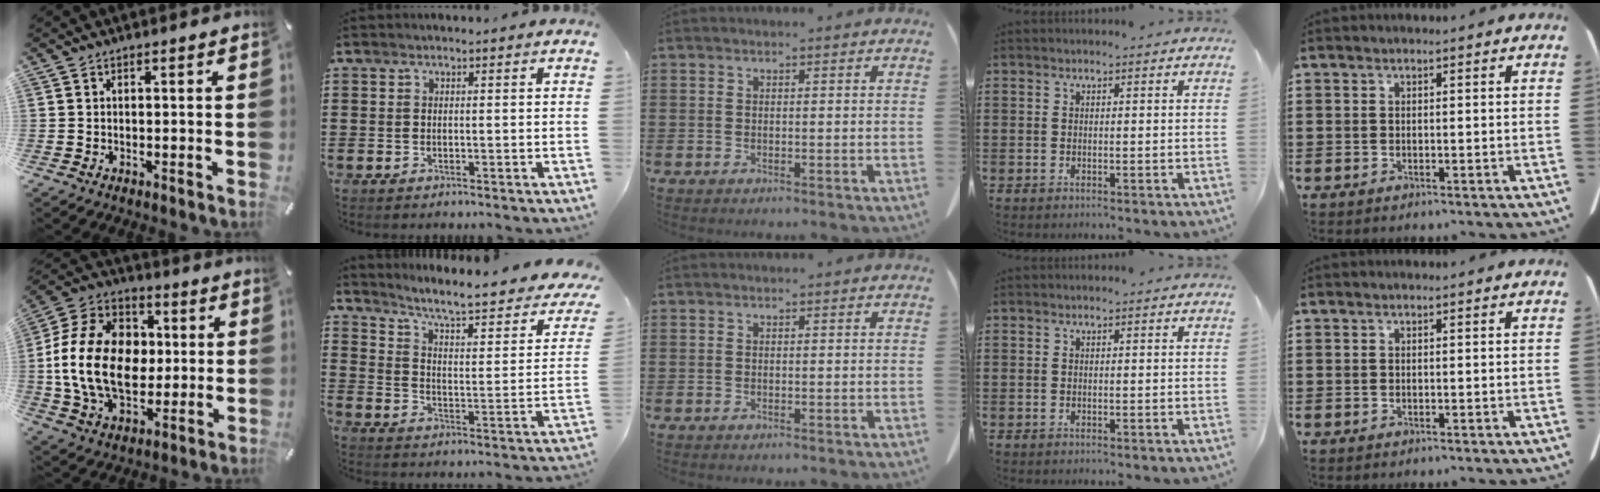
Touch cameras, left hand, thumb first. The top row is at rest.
{"thumb": {"total": 19.7, "force": [-0.7, 14.6, 13.2], "torque": [-0.280, 0.015, -0.012]}, "index": {"total": 6.4, "force": [5.2, 0.1, 3.7], "torque": [-0.089, -0.047, 0.077]}}